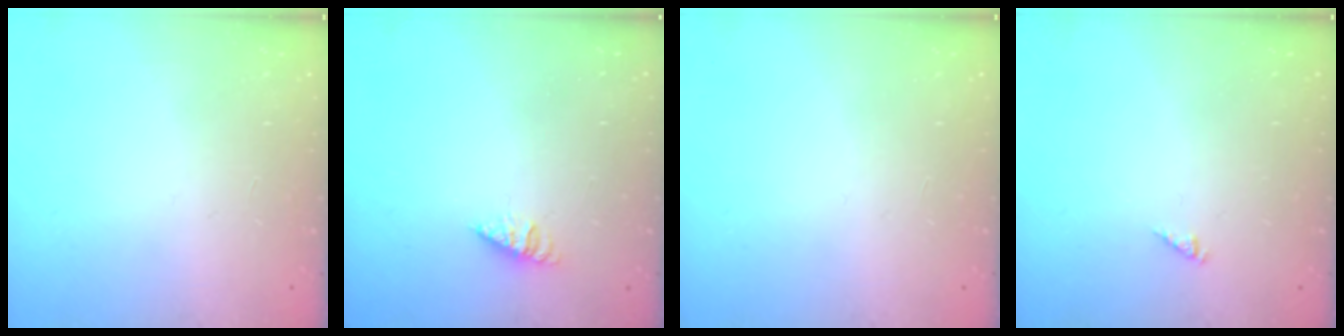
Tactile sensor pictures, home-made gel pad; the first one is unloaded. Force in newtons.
{"total": 1.3, "press": 1.3, "slide": 0.2}
{"total": 0.0}
{"total": 0.0}